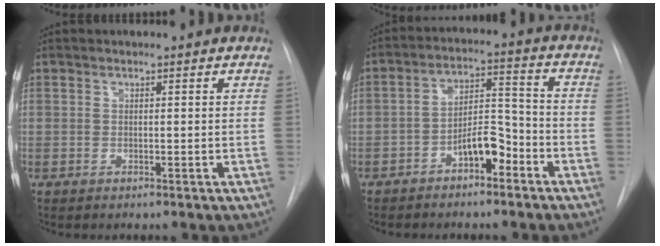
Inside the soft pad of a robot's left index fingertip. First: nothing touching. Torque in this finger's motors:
{"motor_torque": [0.13, 0.02, 0.15, 0.06]}